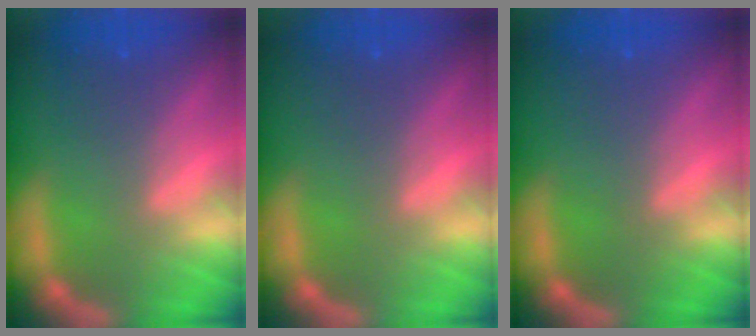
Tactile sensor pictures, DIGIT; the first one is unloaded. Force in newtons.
{"total": 0.0}
{"total": 0.0}